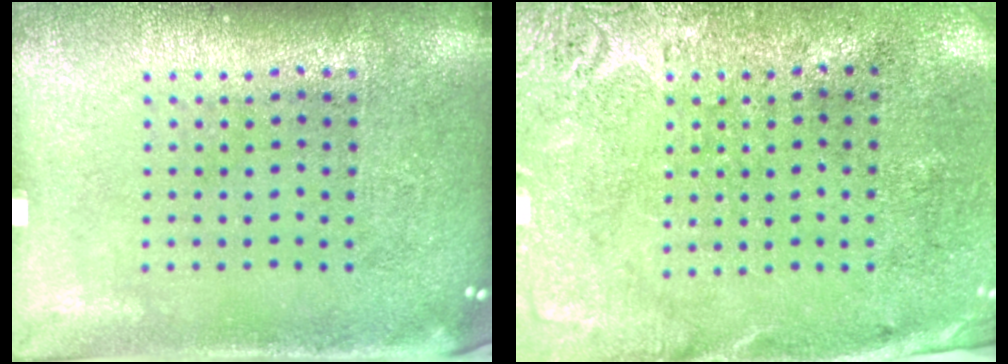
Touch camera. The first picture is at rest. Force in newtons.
{"total": 2.7, "press": 2.2, "slide": 1.6}